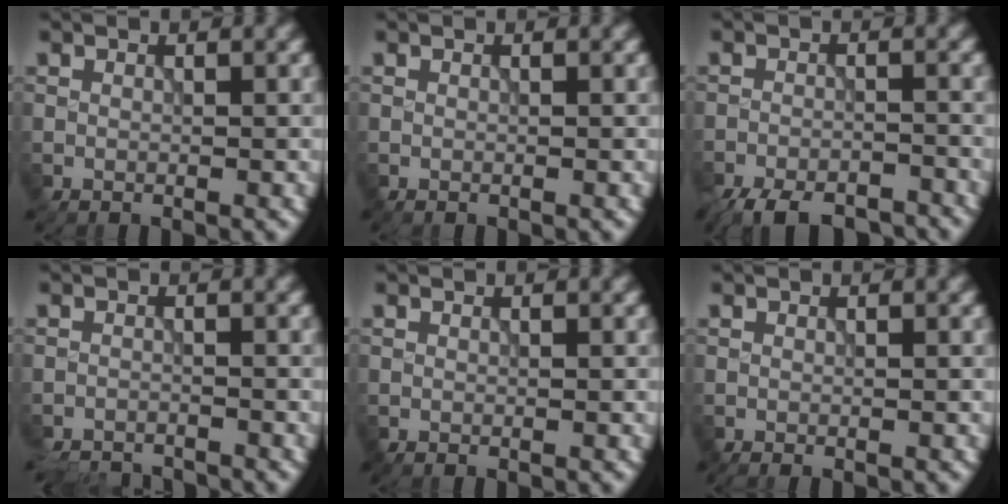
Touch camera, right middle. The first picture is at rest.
{"total": 0.0}
{"total": 8.8, "force": [-7.7, 2.6, 3.3], "torque": [-0.050, -0.023, -0.116]}
{"total": 5.0, "force": [-4.9, 0.6, 0.8], "torque": [-0.018, -0.016, -0.078]}
{"total": 0.0}
{"total": 0.5, "force": [-0.3, 0.1, 0.4], "torque": [-0.006, -0.006, -0.007]}